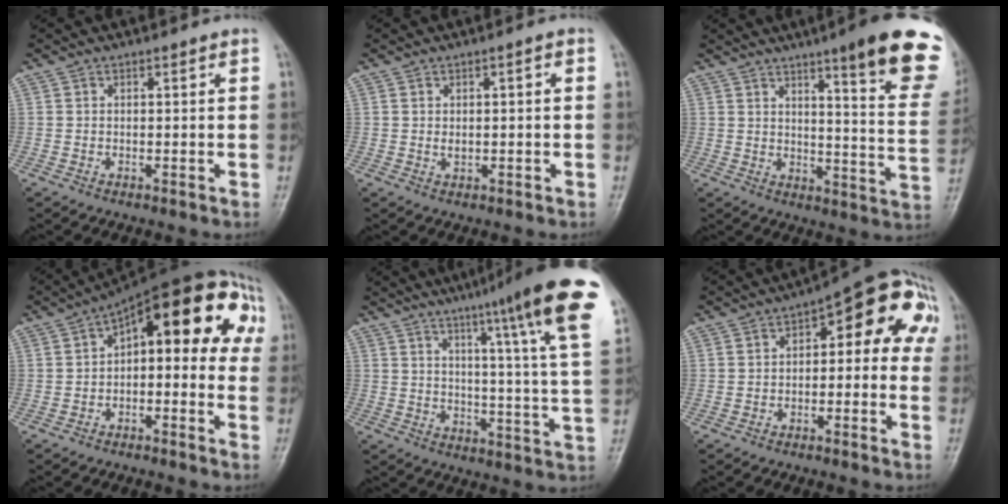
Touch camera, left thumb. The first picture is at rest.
{"total": 2.1, "force": [-0.1, 1.1, 1.8], "torque": [-0.025, 0.011, -0.001]}
{"total": 20.8, "force": [12.8, 3.0, 16.1], "torque": [-0.182, -0.060, 0.159]}
{"total": 16.9, "force": [2.3, 8.3, 14.5], "torque": [-0.150, 0.056, 0.014]}
{"total": 20.8, "force": [12.3, 1.2, 16.7], "torque": [-0.215, -0.043, 0.153]}
{"total": 13.3, "force": [1.8, 6.8, 11.3], "torque": [-0.091, 0.044, 0.007]}